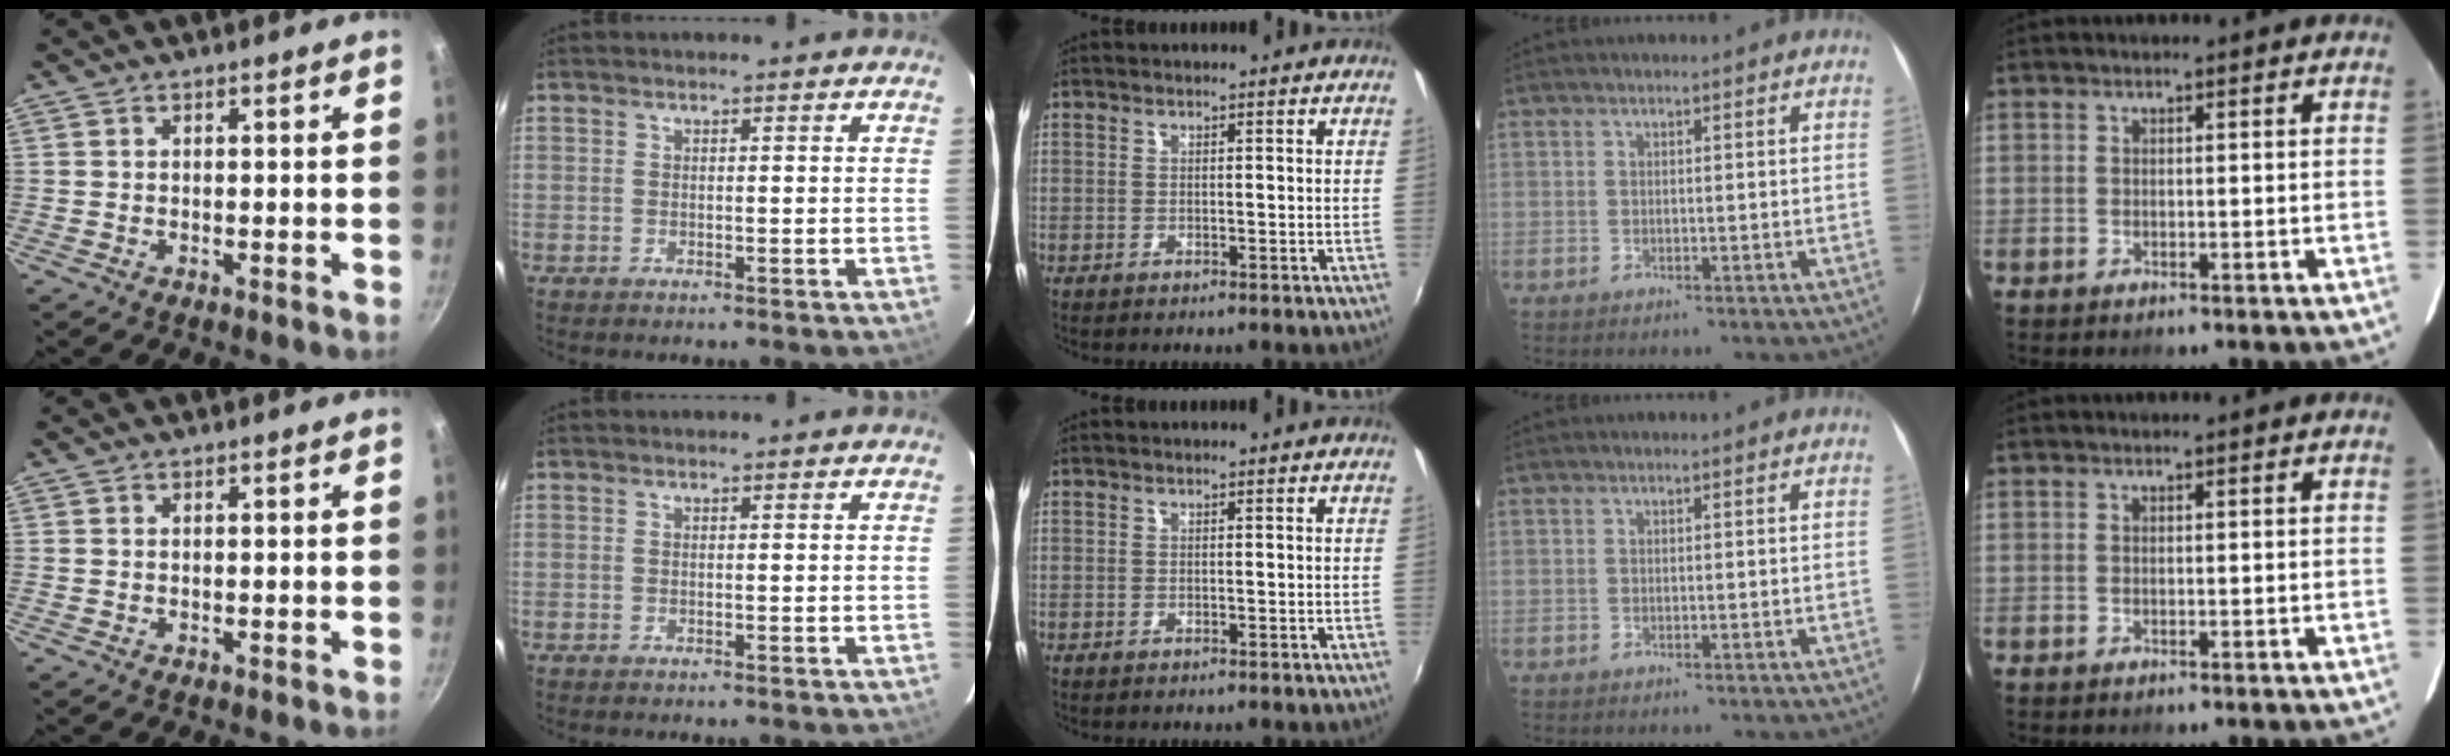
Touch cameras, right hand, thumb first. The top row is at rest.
{}